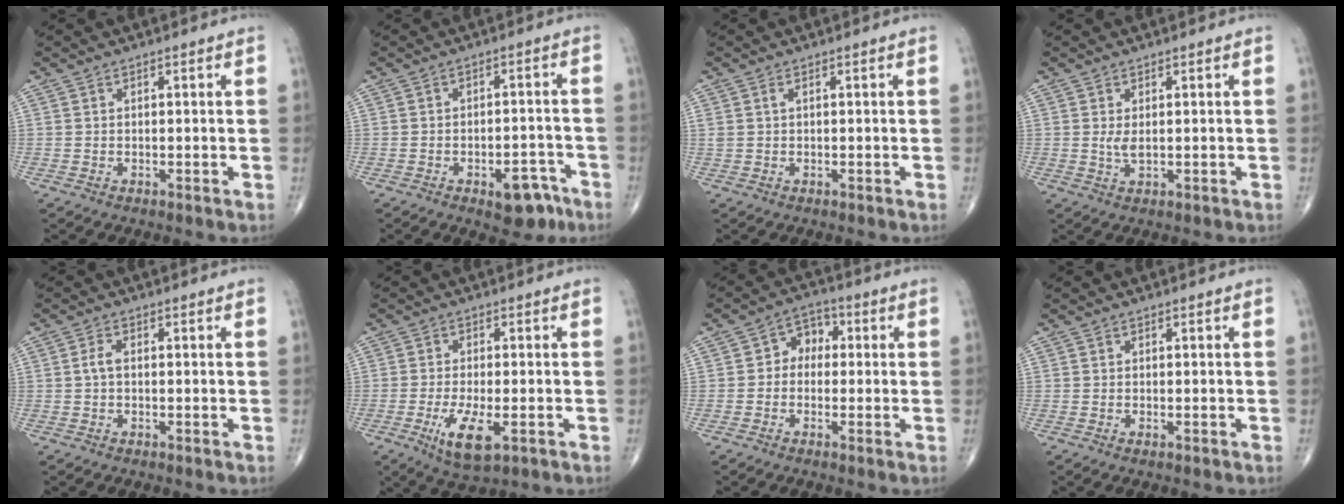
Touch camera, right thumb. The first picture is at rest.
{"total": 7.1, "force": [-4.1, 3.6, 4.5], "torque": [-0.036, 0.030, -0.051]}
{"total": 1.0, "force": [0.4, 0.5, 0.8], "torque": [-0.024, 0.009, 0.013]}
{"total": 2.0, "force": [0.3, 0.7, 1.8], "torque": [-0.039, -0.006, 0.010]}
{"total": 1.9, "force": [-0.1, 1.0, 1.6], "torque": [-0.032, 0.002, -0.005]}
{"total": 7.9, "force": [-2.9, 2.9, 6.8], "torque": [-0.128, -0.012, -0.046]}
{"total": 5.2, "force": [0.0, 4.2, 3.1], "torque": [-0.020, 0.023, -0.014]}
{"total": 0.5, "force": [-0.2, 0.2, 0.4], "torque": [-0.008, 0.000, -0.004]}